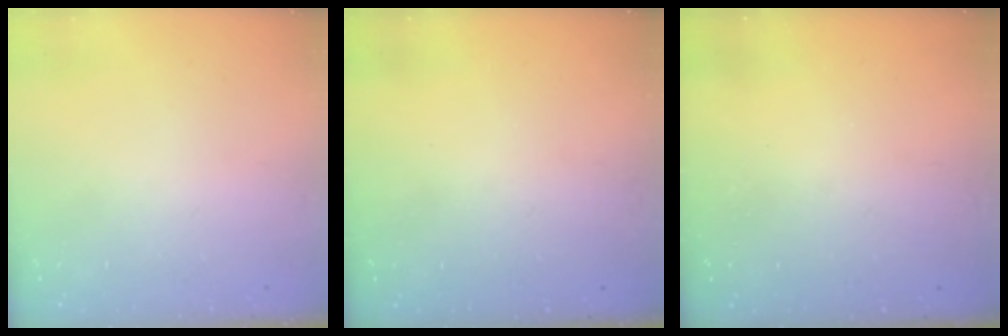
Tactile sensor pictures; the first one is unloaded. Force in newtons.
{"total": 3.0, "press": 3.0, "slide": 0.1}
{"total": 3.2, "press": 3.2, "slide": 0.1}